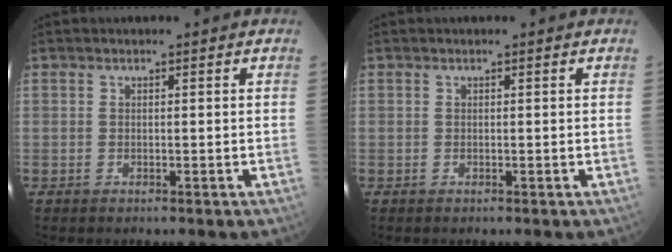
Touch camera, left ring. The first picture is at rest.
{"total": 0.0}